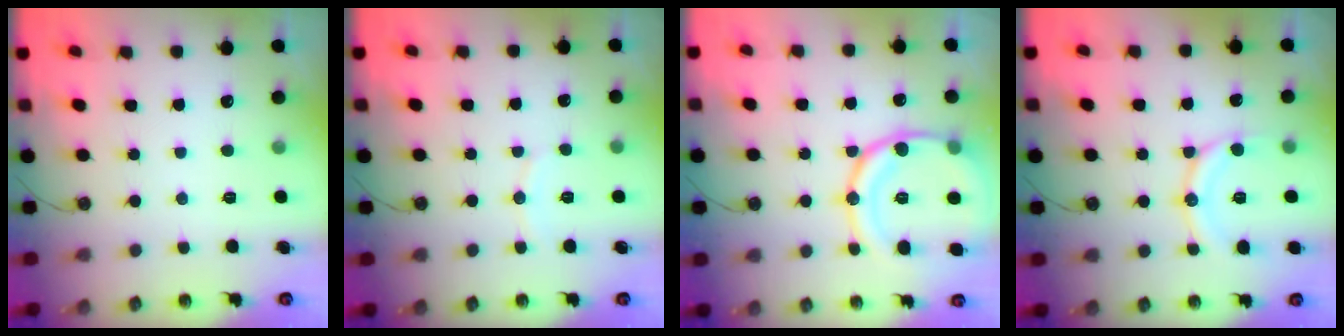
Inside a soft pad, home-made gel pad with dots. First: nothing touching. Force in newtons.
{"total": 5.4, "press": 5.4, "slide": 0.7}
{"total": 17.8, "press": 17.8, "slide": 1.5}
{"total": 12.2, "press": 12.2, "slide": 0.4}